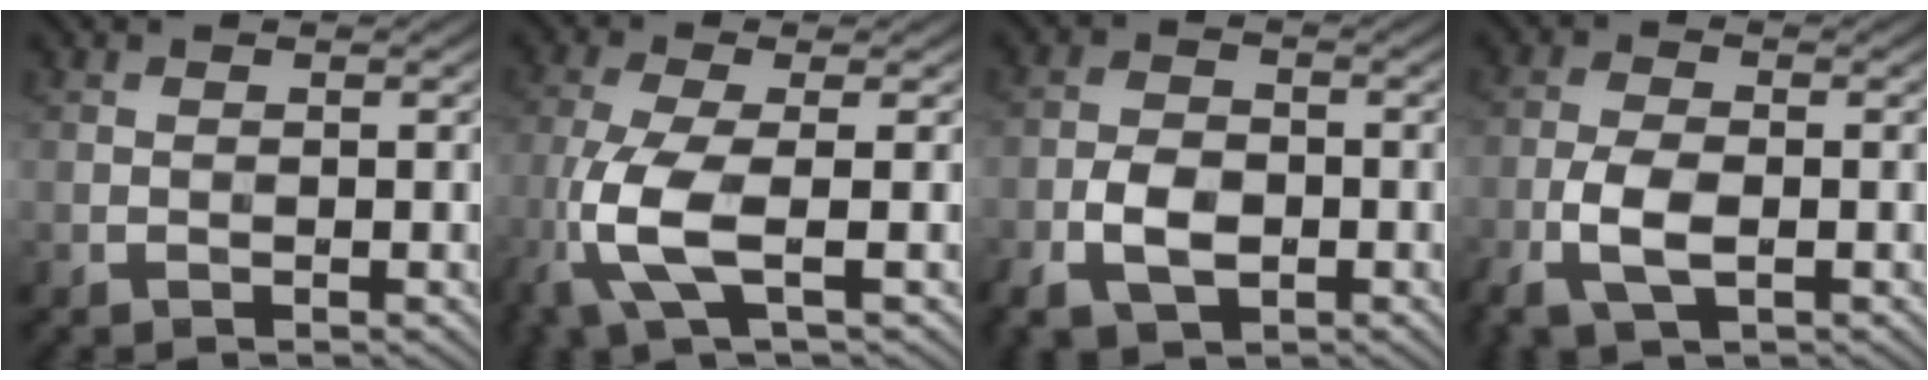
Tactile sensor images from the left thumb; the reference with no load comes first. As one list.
[{"total": 7.7, "force": [-2.5, 2.2, 6.9], "torque": [-0.166, -0.001, -0.063]}, {"total": 5.7, "force": [-2.4, 3.4, 3.8], "torque": [-0.081, -0.006, -0.052]}, {"total": 5.7, "force": [-2.3, 2.6, 4.5], "torque": [-0.106, -0.004, -0.052]}]